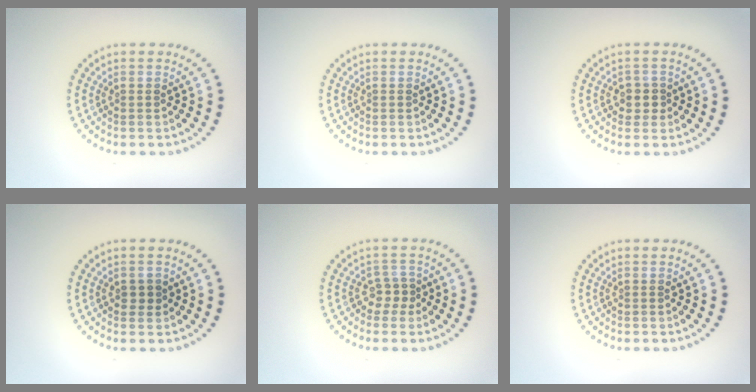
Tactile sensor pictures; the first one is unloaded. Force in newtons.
{"total": 0.0}
{"total": 1.6, "press": 1.4, "slide": 0.7}
{"total": 1.2, "press": 1.2, "slide": 0.1}
{"total": 1.8, "press": 1.4, "slide": 1.2}
{"total": 0.0}